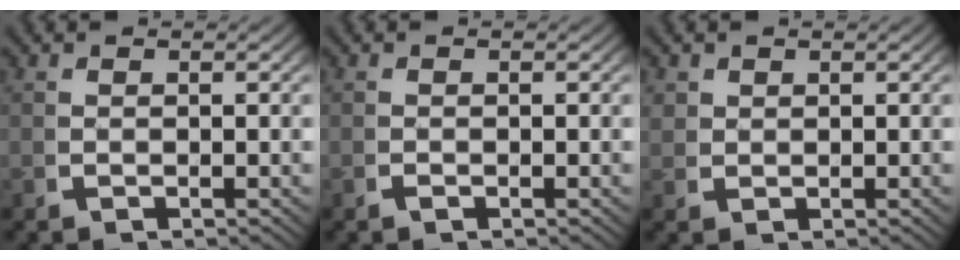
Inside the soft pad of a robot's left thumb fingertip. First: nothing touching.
{"total": 0.0}
{"total": 1.8, "force": [0.8, 1.5, 0.6], "torque": [-0.019, -0.005, 0.021]}